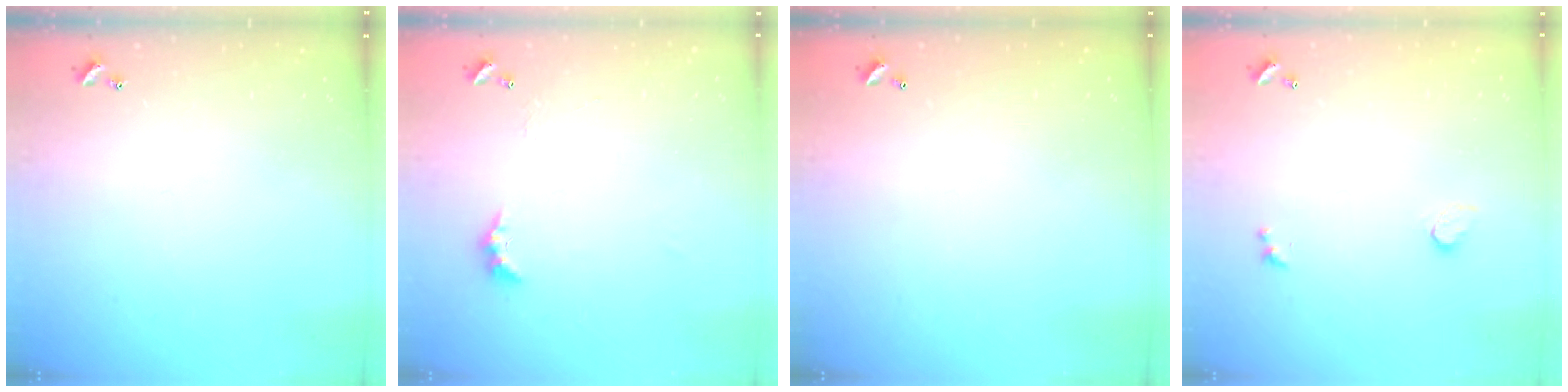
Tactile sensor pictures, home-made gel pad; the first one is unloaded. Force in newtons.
{"total": 3.0, "press": 2.9, "slide": 0.7}
{"total": 2.9, "press": 2.9, "slide": 0.1}
{"total": 1.0, "press": 0.7, "slide": 0.7}